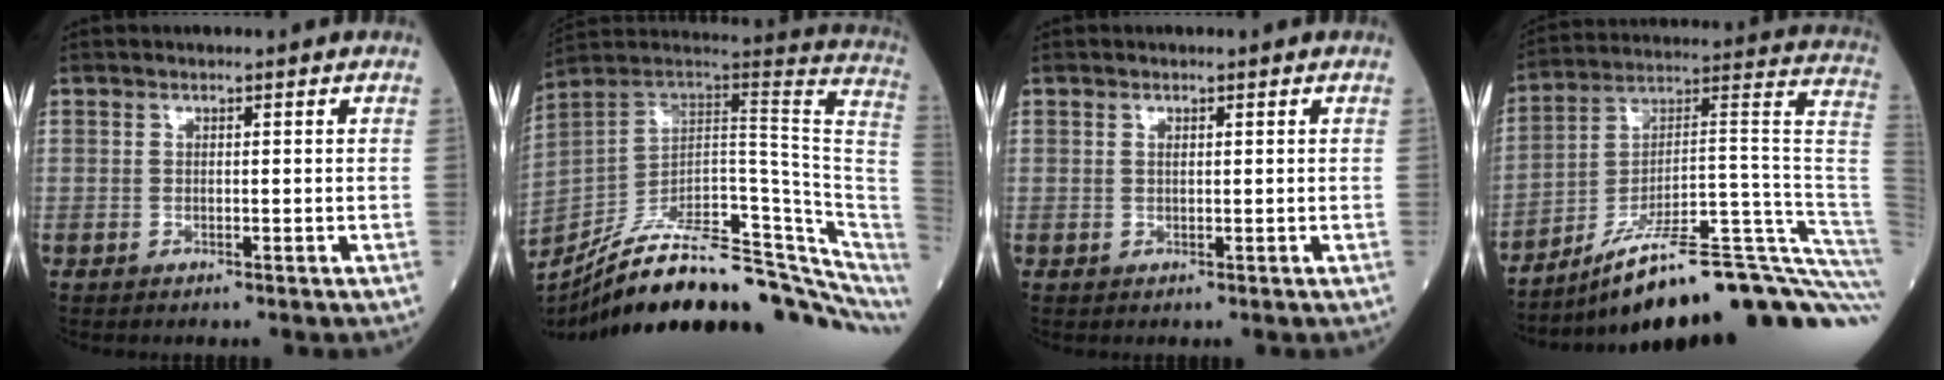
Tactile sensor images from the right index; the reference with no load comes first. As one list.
[{"total": 26.8, "force": [-18.9, 7.3, 17.5], "torque": [-0.195, 0.040, -0.282]}, {"total": 0.5, "force": [0.3, 0.2, 0.4], "torque": [-0.010, -0.001, 0.005]}, {"total": 29.0, "force": [-22.2, 1.0, 18.6], "torque": [-0.126, 0.035, -0.324]}]